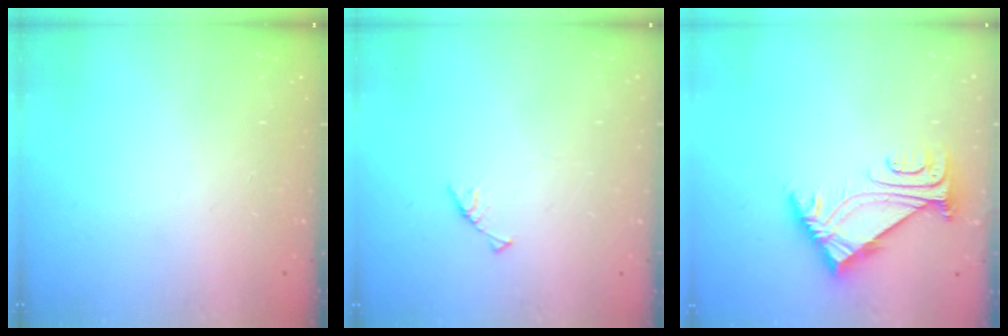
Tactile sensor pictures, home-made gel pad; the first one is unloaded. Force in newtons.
{"total": 3.0, "press": 3.0, "slide": 0.3}
{"total": 5.8, "press": 5.7, "slide": 1.1}